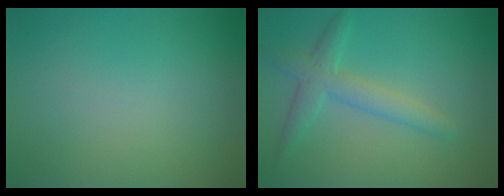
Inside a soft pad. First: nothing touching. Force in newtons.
{"total": 3.1, "press": 3.1, "slide": 0.2}